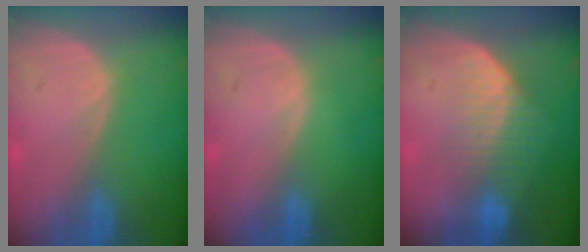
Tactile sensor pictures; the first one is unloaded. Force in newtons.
{"total": 0.0}
{"total": 7.2, "press": 6.1, "slide": 3.8}